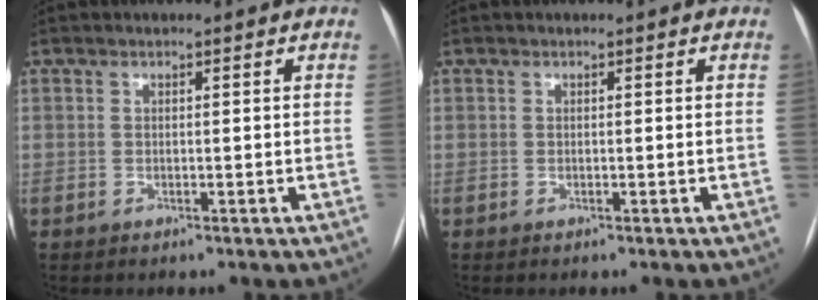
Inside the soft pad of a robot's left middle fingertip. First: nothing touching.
{"total": 0.0}